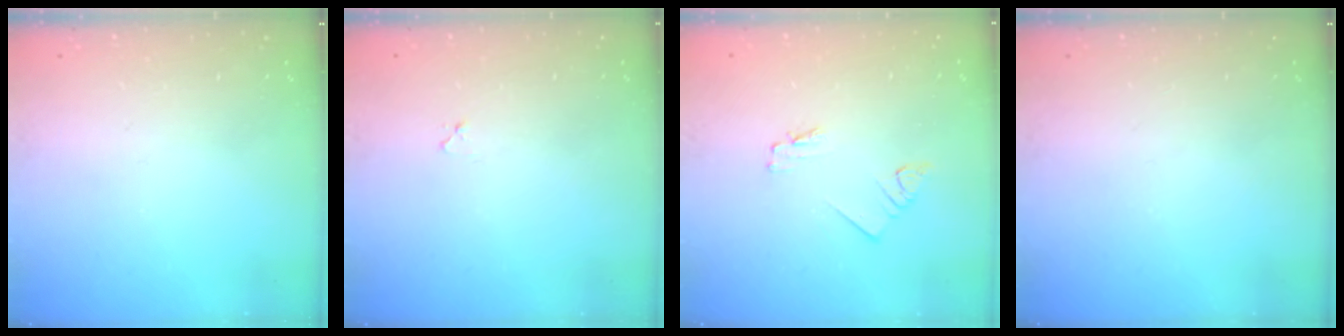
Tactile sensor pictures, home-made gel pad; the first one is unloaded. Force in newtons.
{"total": 3.4, "press": 3.4, "slide": 0.4}
{"total": 1.8, "press": 1.7, "slide": 0.2}
{"total": 0.0}